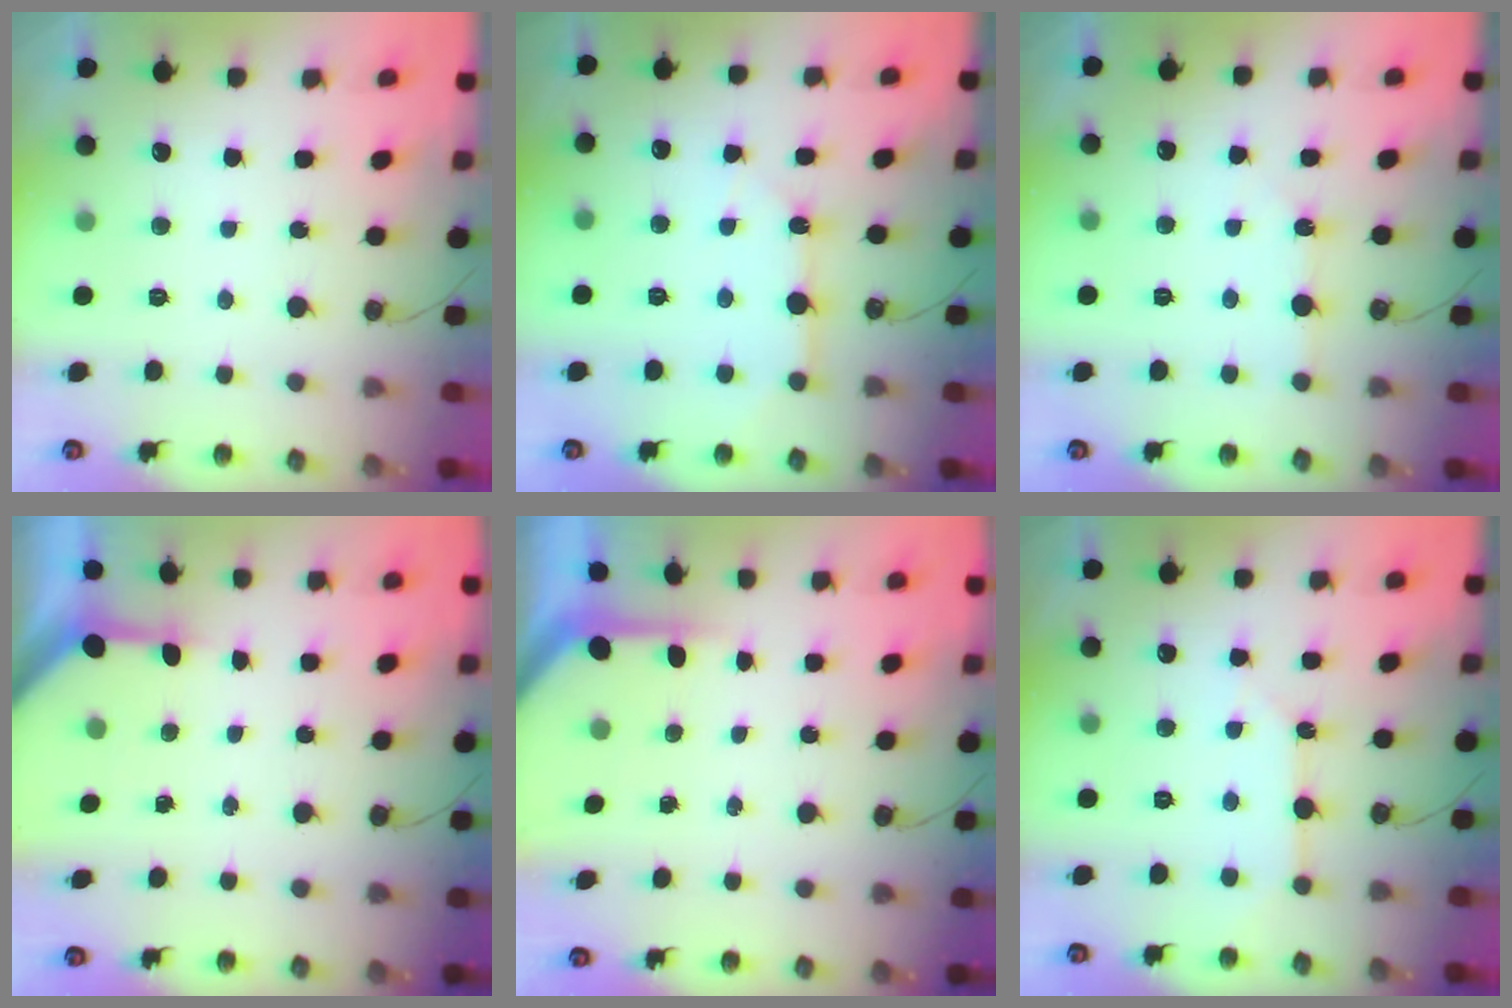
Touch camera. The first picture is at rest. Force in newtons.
{"total": 6.3, "press": 6.3, "slide": 0.6}
{"total": 1.8, "press": 1.8, "slide": 0.4}
{"total": 3.4, "press": 3.4, "slide": 0.4}
{"total": 3.7, "press": 3.7, "slide": 0.2}
{"total": 5.3, "press": 5.3, "slide": 0.6}